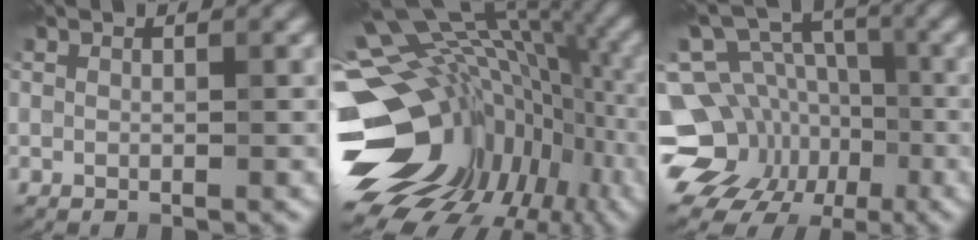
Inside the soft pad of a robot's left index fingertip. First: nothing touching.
{"total": 18.1, "force": [-2.1, 12.6, 12.8], "torque": [-0.192, -0.023, 0.014]}
{"total": 12.7, "force": [-4.9, 10.6, 4.9], "torque": [-0.088, -0.004, -0.088]}